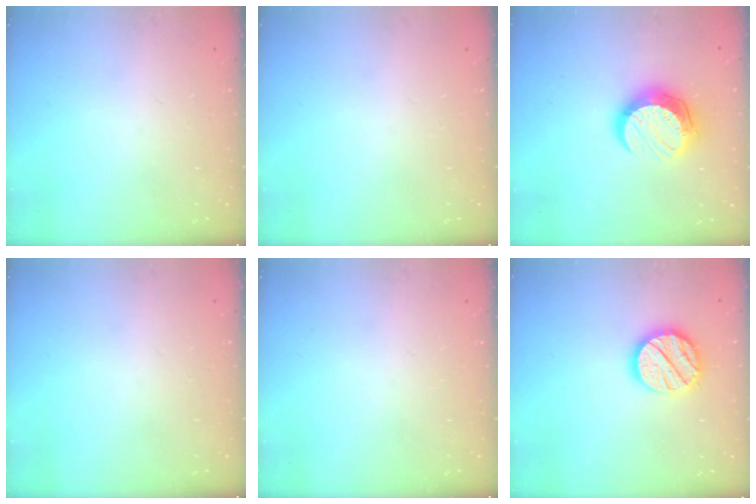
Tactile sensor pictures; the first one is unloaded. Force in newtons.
{"total": 0.0}
{"total": 12.3, "press": 12.2, "slide": 1.0}
{"total": 0.0}
{"total": 0.0}
{"total": 15.9, "press": 15.9, "slide": 1.5}